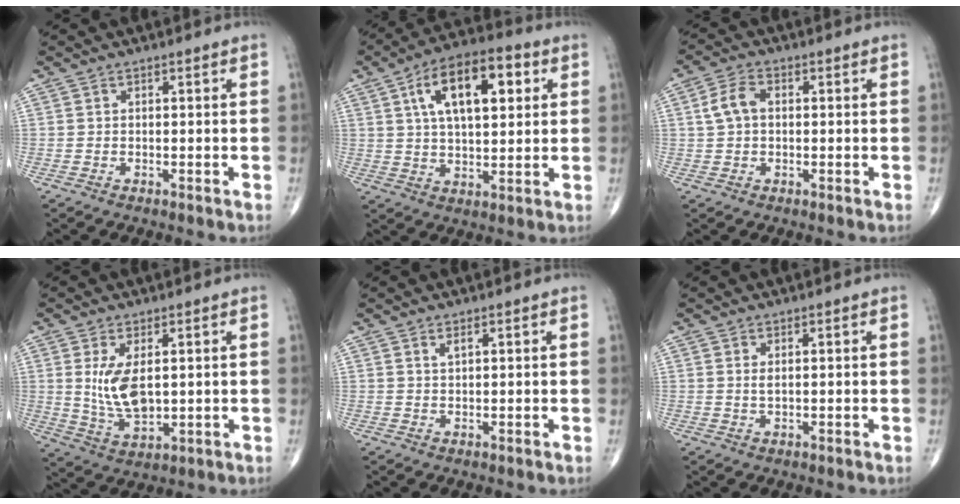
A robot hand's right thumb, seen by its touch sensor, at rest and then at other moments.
{"total": 15.7, "force": [5.1, 7.4, 12.9], "torque": [-0.193, 0.005, 0.080]}
{"total": 4.9, "force": [0.7, 3.1, 3.6], "torque": [-0.078, 0.014, 0.009]}
{"total": 8.6, "force": [1.5, 4.3, 7.3], "torque": [-0.136, -0.019, 0.044]}
{"total": 1.1, "force": [0.8, 0.3, 0.8], "torque": [-0.013, -0.001, 0.015]}
{"total": 1.1, "force": [0.4, 0.4, 0.9], "torque": [-0.018, -0.004, 0.010]}